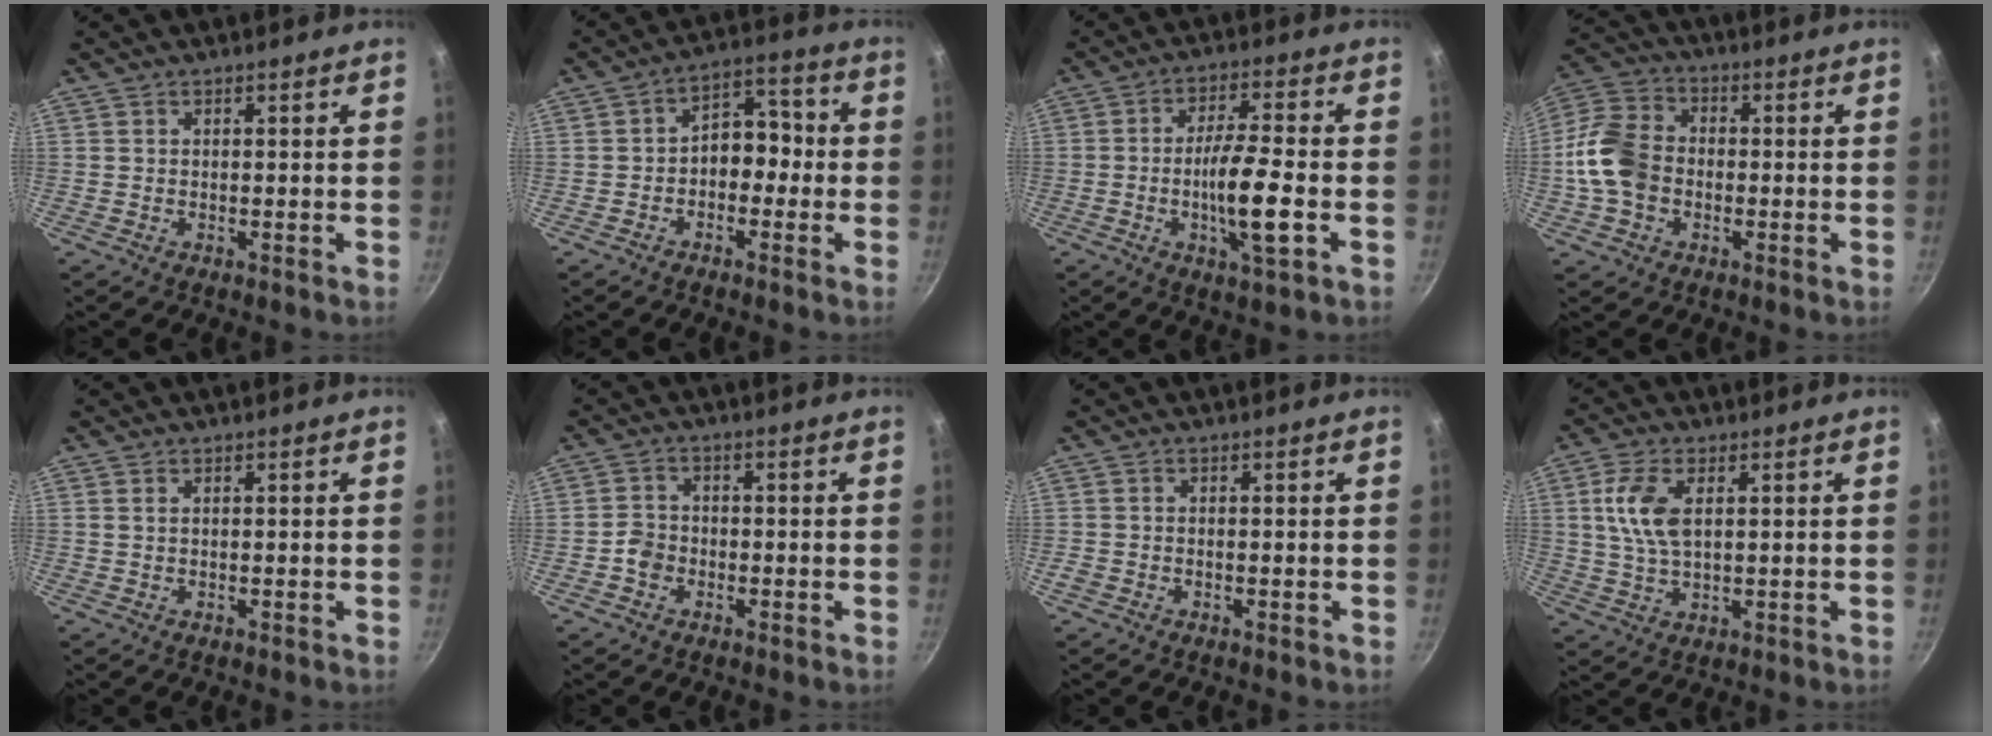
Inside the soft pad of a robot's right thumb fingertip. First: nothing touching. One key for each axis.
{"total": 7.2, "fx": -1.4, "fy": 5.1, "fz": 4.9, "tx": -0.022, "ty": 0.036, "tz": -0.034}
{"total": 10.3, "fx": -2.7, "fy": 1.9, "fz": 9.8, "tx": -0.172, "ty": 0.015, "tz": -0.049}
{"total": 11.7, "fx": -1.7, "fy": 8.8, "fz": 7.5, "tx": -0.128, "ty": 0.025, "tz": -0.050}
{"total": 0.6, "fx": 0.3, "fy": 0.2, "fz": 0.4, "tx": -0.009, "ty": 0.001, "tz": 0.006}
{"total": 3.2, "fx": -1.4, "fy": 2.6, "fz": 1.2, "tx": -0.007, "ty": 0.018, "tz": -0.029}
{"total": 0.8, "fx": -0.4, "fy": 0.6, "fz": 0.3, "tx": -0.008, "ty": 0.000, "tz": -0.008}
{"total": 8.2, "fx": 2.0, "fy": 4.3, "fz": 6.8, "tx": -0.134, "ty": 0.000, "tz": 0.039}